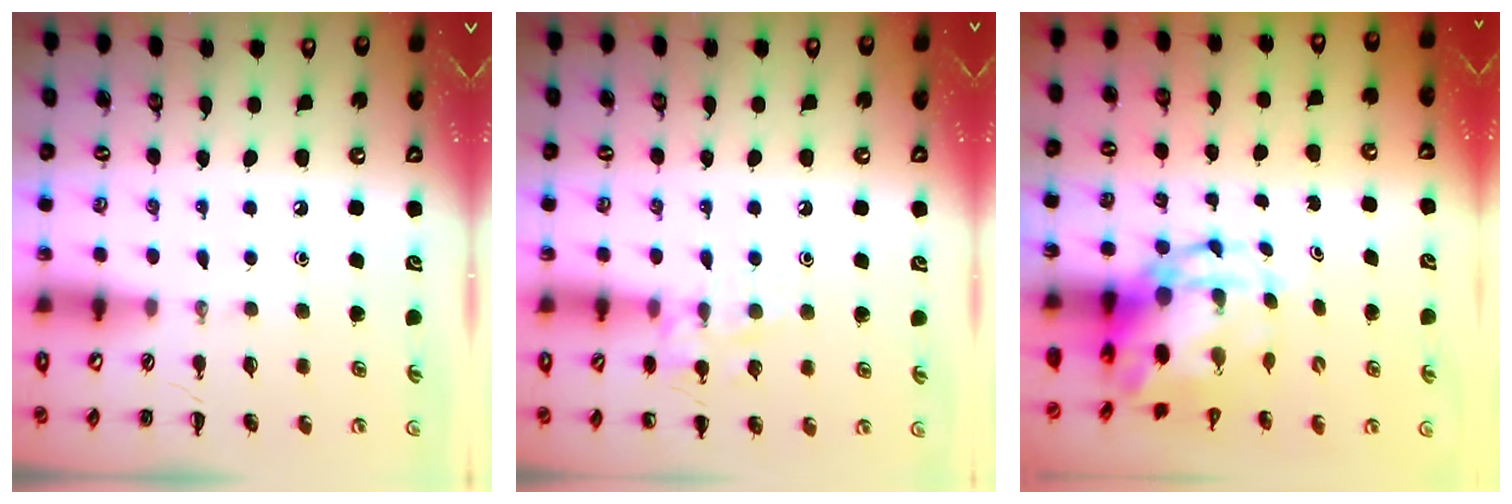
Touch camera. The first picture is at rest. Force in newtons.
{"total": 9.1, "press": 9.1, "slide": 1.2}
{"total": 6.6, "press": 6.4, "slide": 1.7}